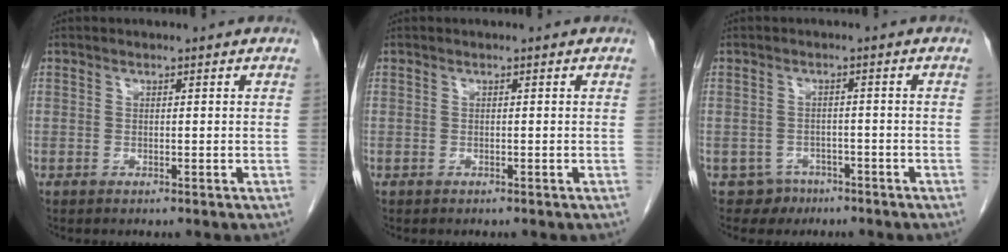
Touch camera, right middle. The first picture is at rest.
{"total": 0.0}
{"total": 3.2, "force": [-2.1, 2.4, -0.1], "torque": [-0.001, 0.010, -0.026]}